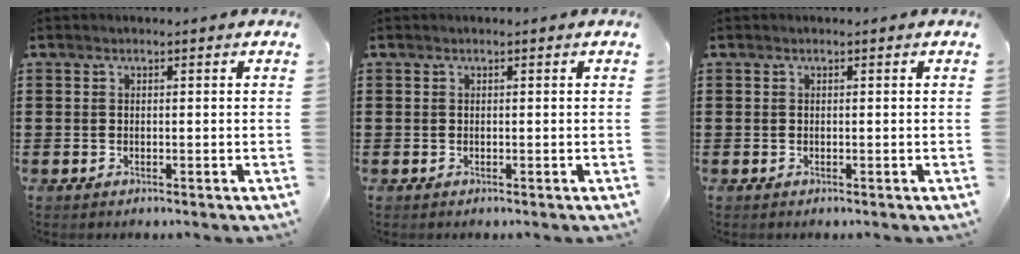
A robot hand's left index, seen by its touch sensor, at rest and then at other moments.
{"total": 0.0}
{"total": 0.0}